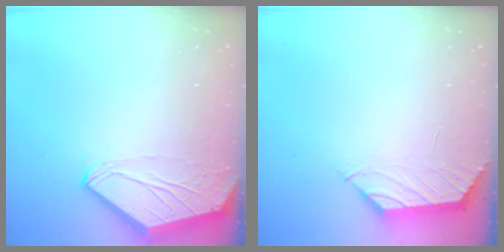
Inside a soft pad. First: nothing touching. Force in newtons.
{"total": 1.1, "press": 1.0, "slide": 0.5}